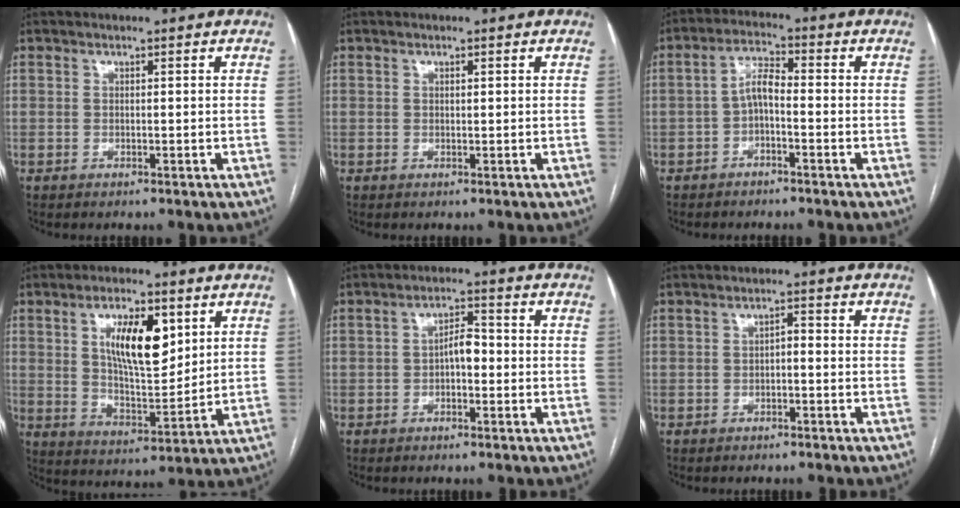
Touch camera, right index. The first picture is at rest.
{"total": 0.5, "force": [0.2, 0.2, 0.4], "torque": [-0.010, -0.001, 0.004]}
{"total": 4.3, "force": [-1.1, 1.3, 4.0], "torque": [-0.077, 0.016, -0.022]}
{"total": 11.7, "force": [4.3, 4.1, 10.1], "torque": [-0.176, 0.003, 0.080]}
{"total": 3.7, "force": [-0.6, 1.5, 3.3], "torque": [-0.051, 0.015, -0.012]}
{"total": 1.6, "force": [-0.5, 0.6, 1.4], "torque": [-0.021, 0.009, -0.008]}